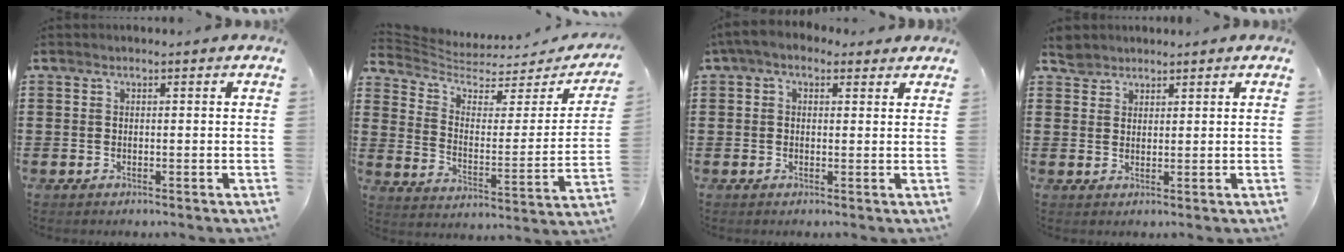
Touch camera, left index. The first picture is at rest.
{"total": 4.3, "force": [3.5, 1.6, 1.7], "torque": [-0.058, -0.031, 0.056]}
{"total": 2.9, "force": [1.4, 1.8, 1.8], "torque": [-0.039, 0.007, 0.025]}
{"total": 2.5, "force": [2.1, 1.4, 0.1], "torque": [-0.010, 0.005, 0.042]}